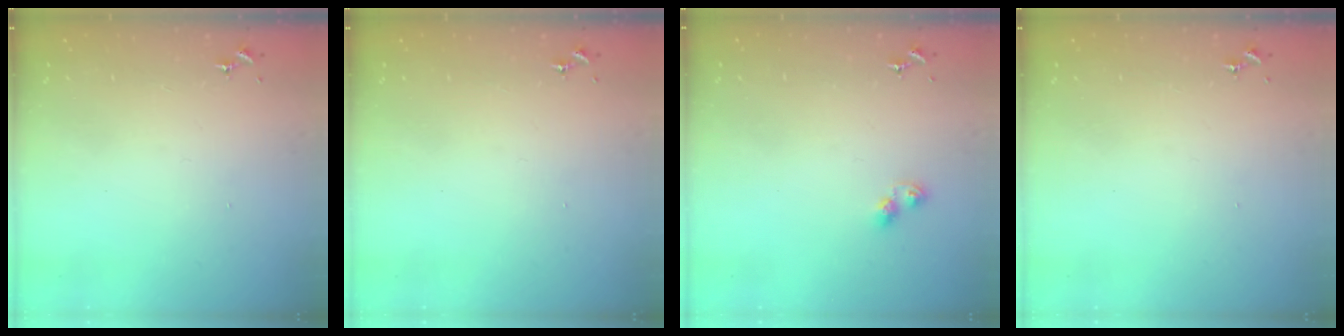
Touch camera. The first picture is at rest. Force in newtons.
{"total": 0.0}
{"total": 5.8, "press": 5.8, "slide": 0.6}
{"total": 0.0}